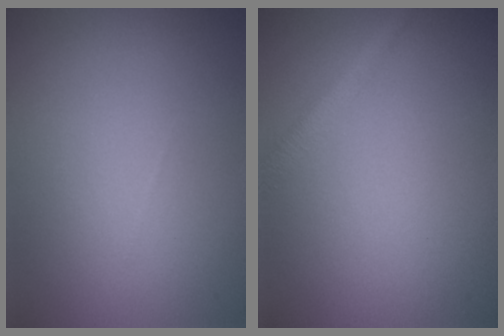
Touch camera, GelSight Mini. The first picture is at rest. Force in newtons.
{"total": 2.0, "press": 2.0, "slide": 0.0}